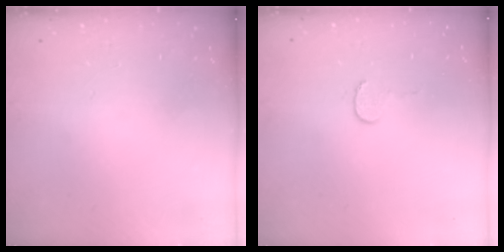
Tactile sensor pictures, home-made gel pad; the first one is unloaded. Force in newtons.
{"total": 3.9, "press": 3.9, "slide": 0.3}